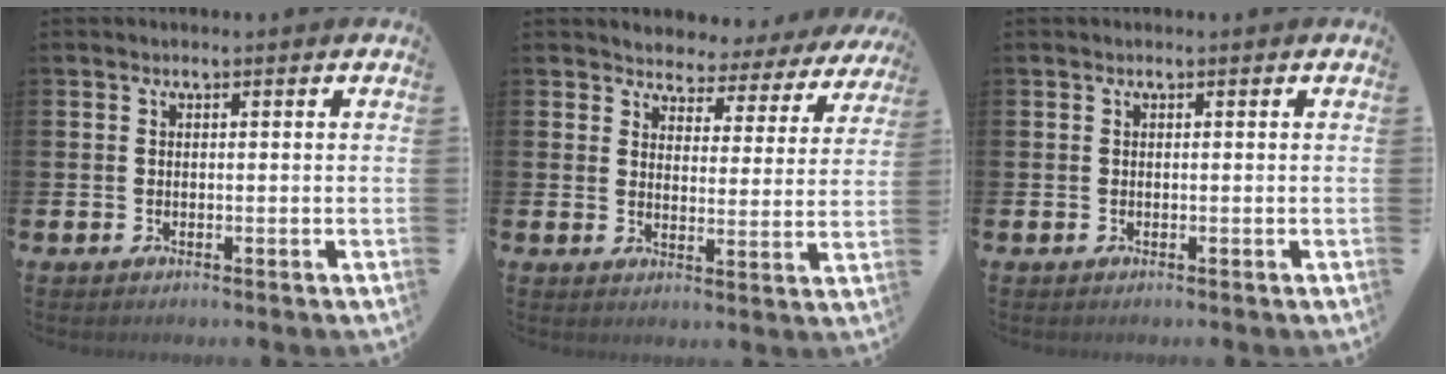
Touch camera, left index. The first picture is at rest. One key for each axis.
{"total": 3.2, "fx": 2.9, "fy": 1.2, "fz": -0.2, "tx": -0.024, "ty": -0.032, "tz": 0.044}
{"total": 0.0}